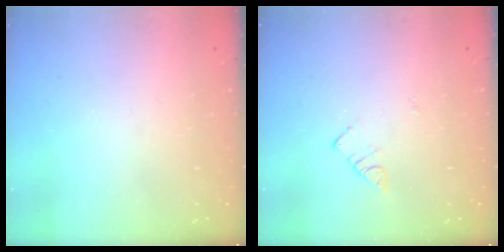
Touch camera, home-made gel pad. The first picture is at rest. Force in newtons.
{"total": 3.6, "press": 3.6, "slide": 0.4}